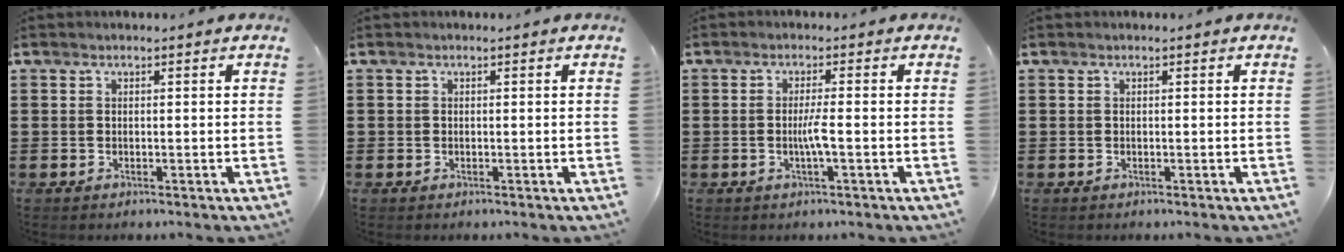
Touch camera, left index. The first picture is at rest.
{"total": 0.0}
{"total": 3.0, "force": [-0.5, 0.3, 2.9], "torque": [-0.060, -0.003, -0.013]}
{"total": 0.0}